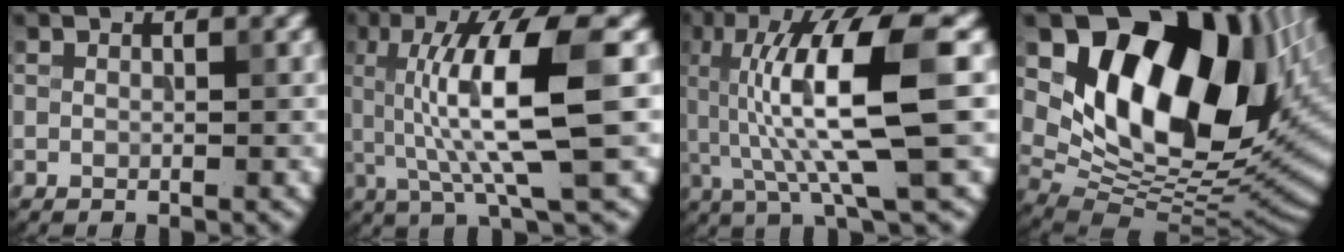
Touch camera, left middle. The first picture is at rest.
{"total": 9.6, "force": [0.9, 2.2, 9.3], "torque": [-0.143, 0.003, 0.019]}
{"total": 11.0, "force": [0.7, 2.2, 10.8], "torque": [-0.183, 0.008, 0.018]}
{"total": 16.7, "force": [6.0, 10.2, 11.8], "torque": [-0.178, 0.004, 0.108]}